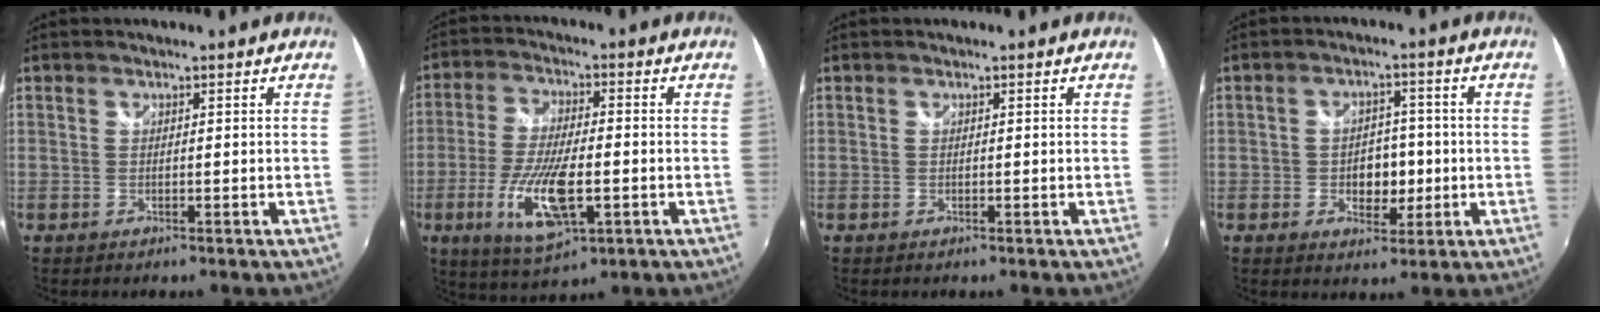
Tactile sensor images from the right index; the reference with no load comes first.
{"total": 13.1, "force": [-4.0, 4.5, 11.7], "torque": [-0.237, -0.018, -0.071]}
{"total": 0.0}
{"total": 6.1, "force": [-1.1, 4.4, 4.1], "torque": [-0.070, 0.004, -0.012]}